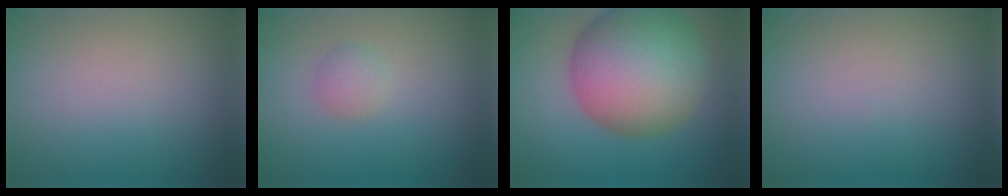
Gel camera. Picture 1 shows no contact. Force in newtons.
{"total": 1.5, "press": 1.4, "slide": 0.1}
{"total": 13.5, "press": 13.5, "slide": 0.4}
{"total": 0.0}